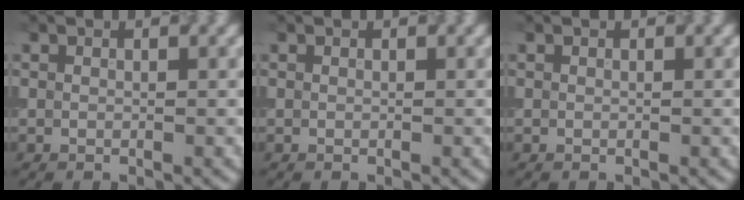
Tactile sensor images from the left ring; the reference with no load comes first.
{"total": 0.0}
{"total": 0.0}